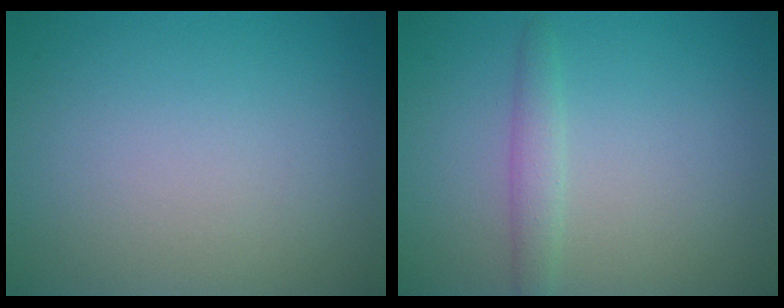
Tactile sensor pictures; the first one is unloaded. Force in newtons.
{"total": 1.6, "press": 1.6, "slide": 0.0}